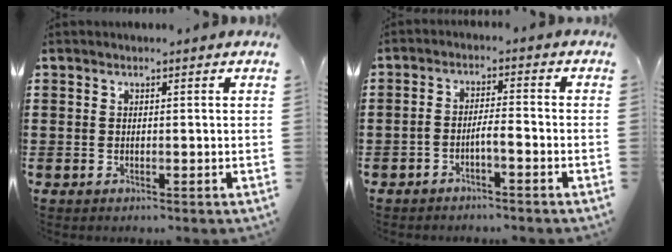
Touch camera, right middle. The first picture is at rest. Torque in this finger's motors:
{"motor_torque": [0.52, -0.28, 0.14, 0.07]}